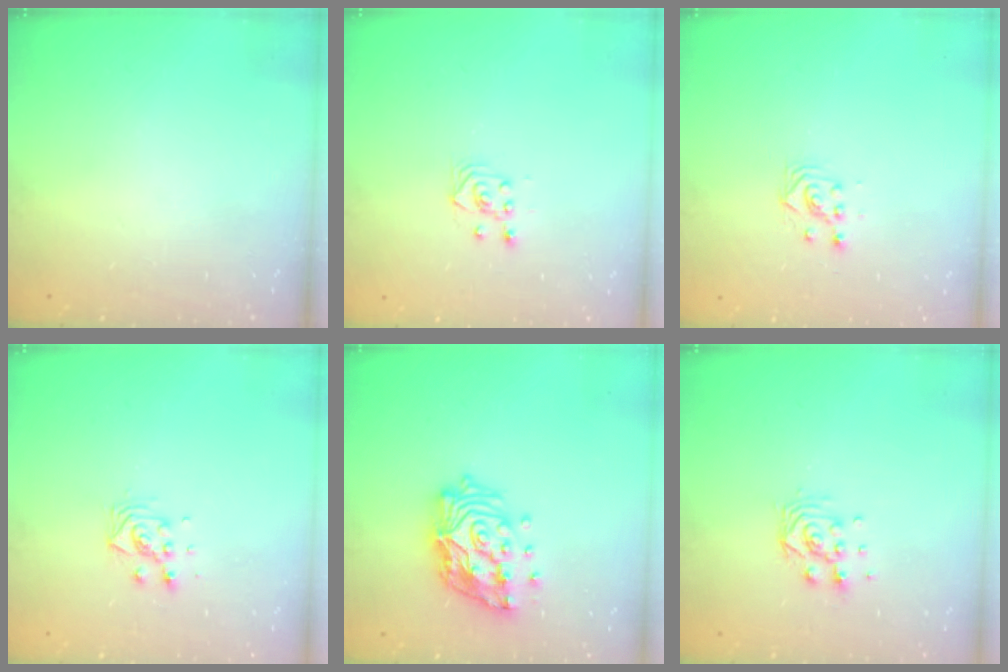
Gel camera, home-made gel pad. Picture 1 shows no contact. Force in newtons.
{"total": 3.4, "press": 3.0, "slide": 1.6}
{"total": 2.9, "press": 2.9, "slide": 0.2}
{"total": 6.1, "press": 6.1, "slide": 0.5}
{"total": 16.1, "press": 16.0, "slide": 2.3}
{"total": 7.5, "press": 7.5, "slide": 0.4}